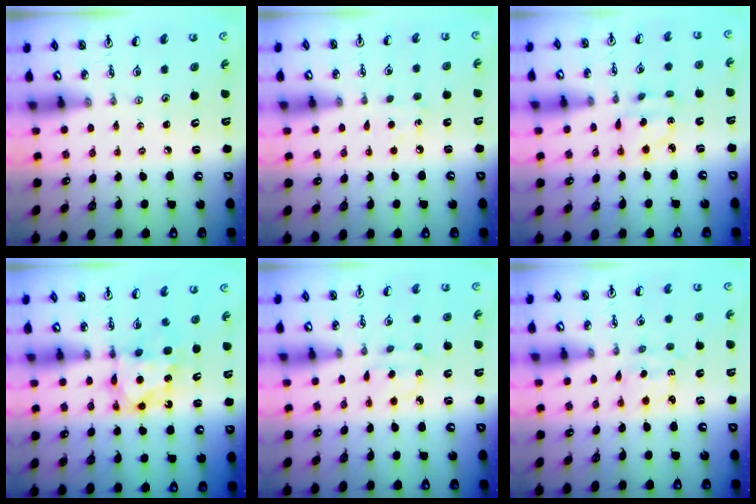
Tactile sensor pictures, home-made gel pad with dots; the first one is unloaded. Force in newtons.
{"total": 6.2, "press": 6.1, "slide": 0.7}
{"total": 4.5, "press": 4.5, "slide": 0.7}
{"total": 7.5, "press": 7.4, "slide": 0.6}
{"total": 3.2, "press": 3.2, "slide": 0.4}
{"total": 1.8, "press": 1.8, "slide": 0.4}